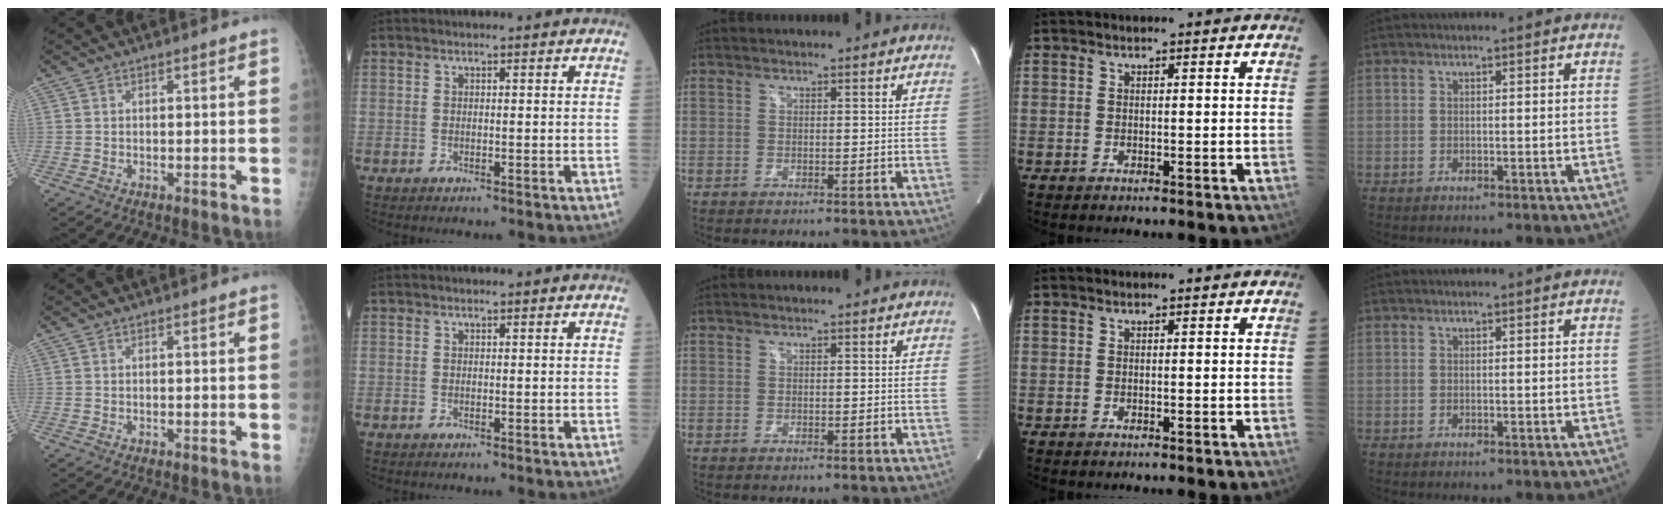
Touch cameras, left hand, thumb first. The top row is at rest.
{}